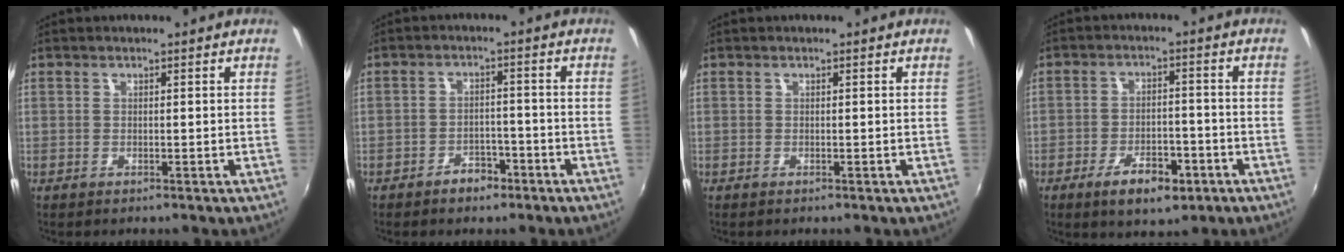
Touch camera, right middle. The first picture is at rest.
{"total": 4.1, "force": [-3.0, 2.3, 1.6], "torque": [-0.036, 0.009, -0.036]}
{"total": 0.0}
{"total": 8.4, "force": [-4.7, 3.8, 5.8], "torque": [-0.115, 0.000, -0.064]}